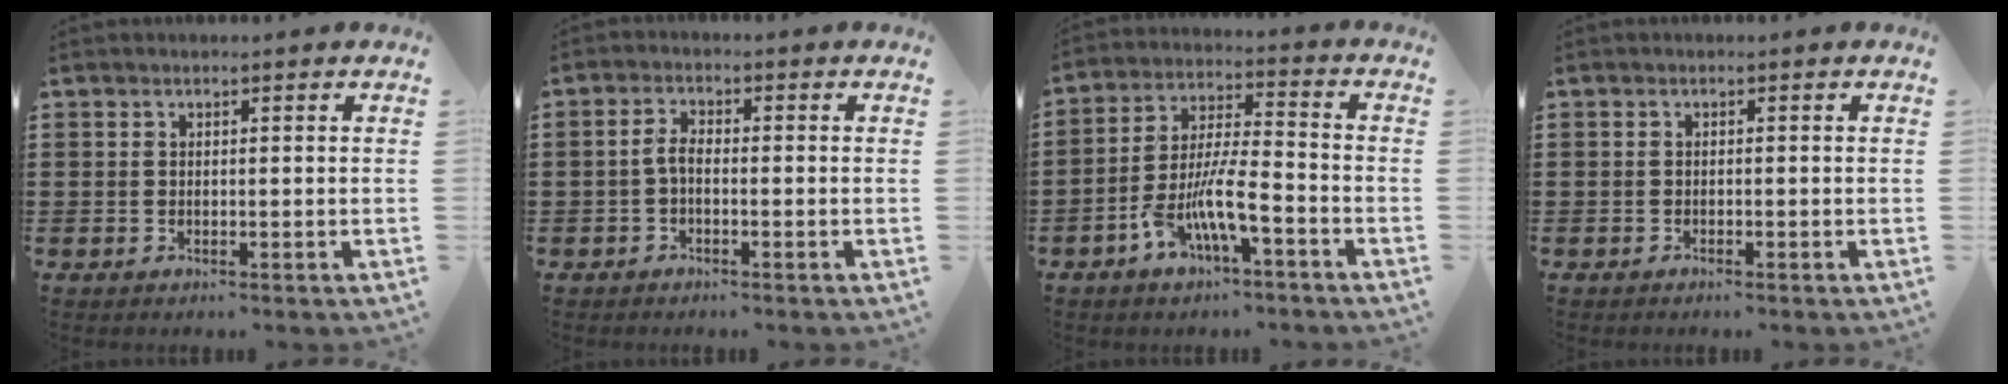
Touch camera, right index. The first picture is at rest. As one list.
[{"total": 2.5, "force": [-0.9, 1.0, 2.1], "torque": [-0.055, -0.002, -0.023]}, {"total": 9.2, "force": [-4.8, 2.4, 7.4], "torque": [-0.152, 0.002, -0.088]}, {"total": 0.6, "force": [-0.6, 0.1, 0.1], "torque": [-0.003, 0.000, -0.013]}]